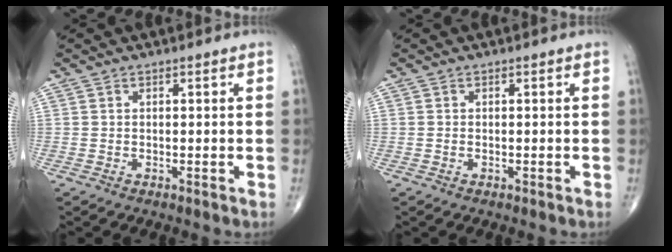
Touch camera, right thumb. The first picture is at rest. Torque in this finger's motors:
{"motor_torque": [-0.28, -0.16, 0.00, 0.08, 0.01]}